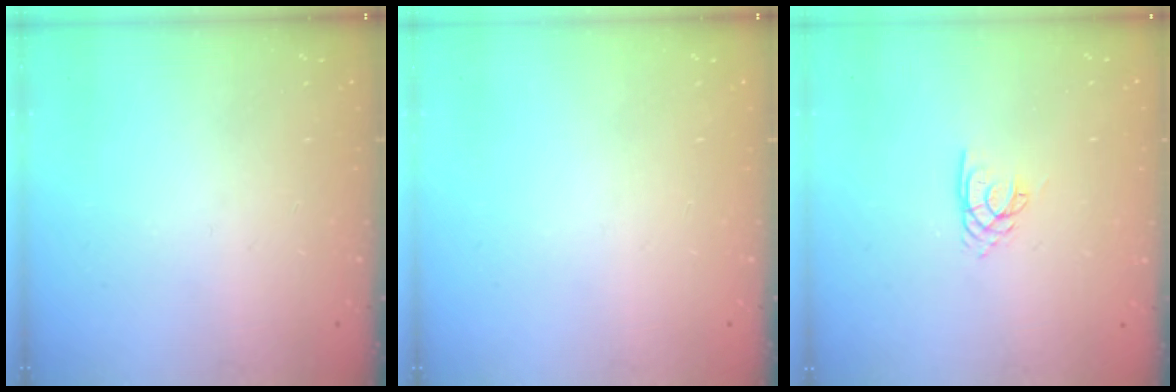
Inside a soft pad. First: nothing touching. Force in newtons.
{"total": 0.0}
{"total": 2.1, "press": 2.1, "slide": 0.1}